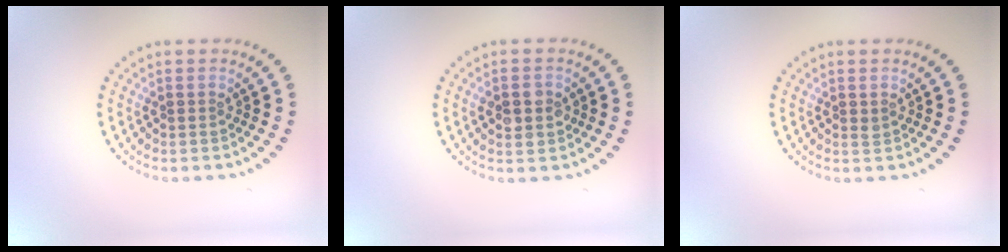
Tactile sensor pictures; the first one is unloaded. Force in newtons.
{"total": 2.3, "press": 2.3, "slide": 0.2}
{"total": 0.5, "press": 0.5, "slide": 0.2}